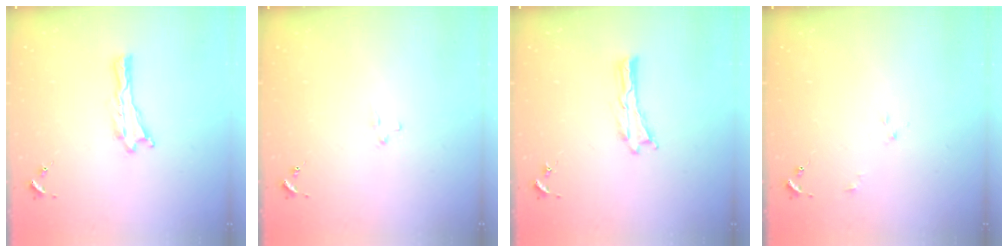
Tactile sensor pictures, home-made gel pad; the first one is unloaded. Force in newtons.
{"total": 2.0, "press": 2.0, "slide": 0.2}
{"total": 0.0}
{"total": 2.2, "press": 2.2, "slide": 0.2}